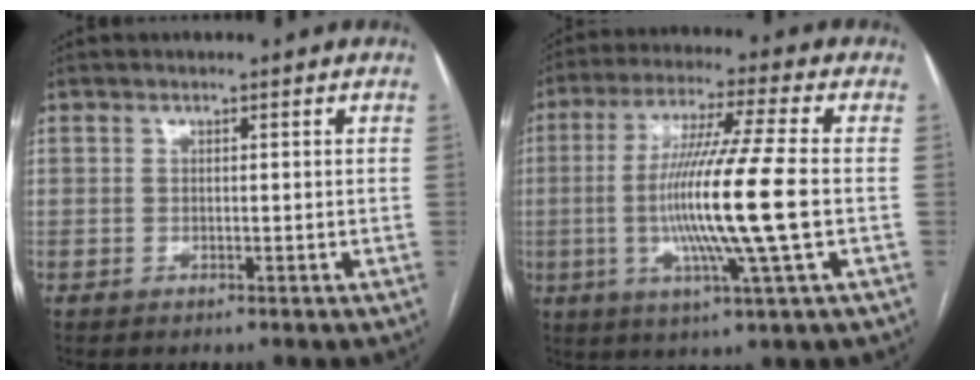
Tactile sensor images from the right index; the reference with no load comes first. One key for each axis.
{"total": 15.1, "fx": -1.8, "fy": -1.2, "fz": 14.9, "tx": -0.287, "ty": -0.013, "tz": -0.040}